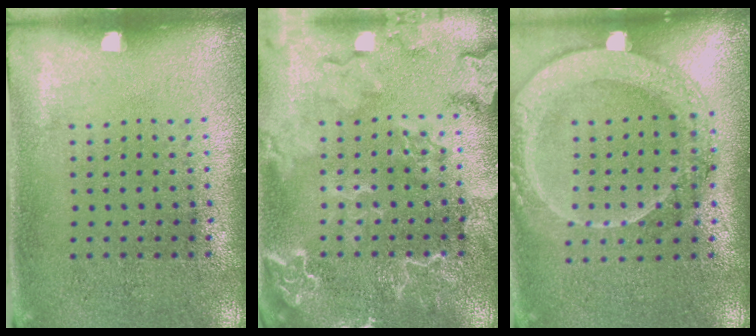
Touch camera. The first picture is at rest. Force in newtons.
{"total": 4.2, "press": 4.2, "slide": 0.6}
{"total": 2.0, "press": 1.8, "slide": 0.7}